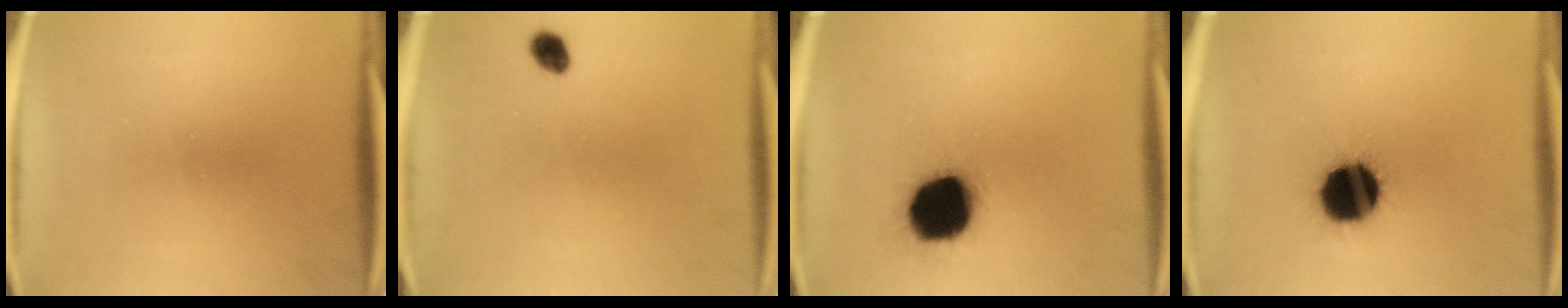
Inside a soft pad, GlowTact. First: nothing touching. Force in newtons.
{"total": 2.2}
{"total": 18.9}
{"total": 17.1}